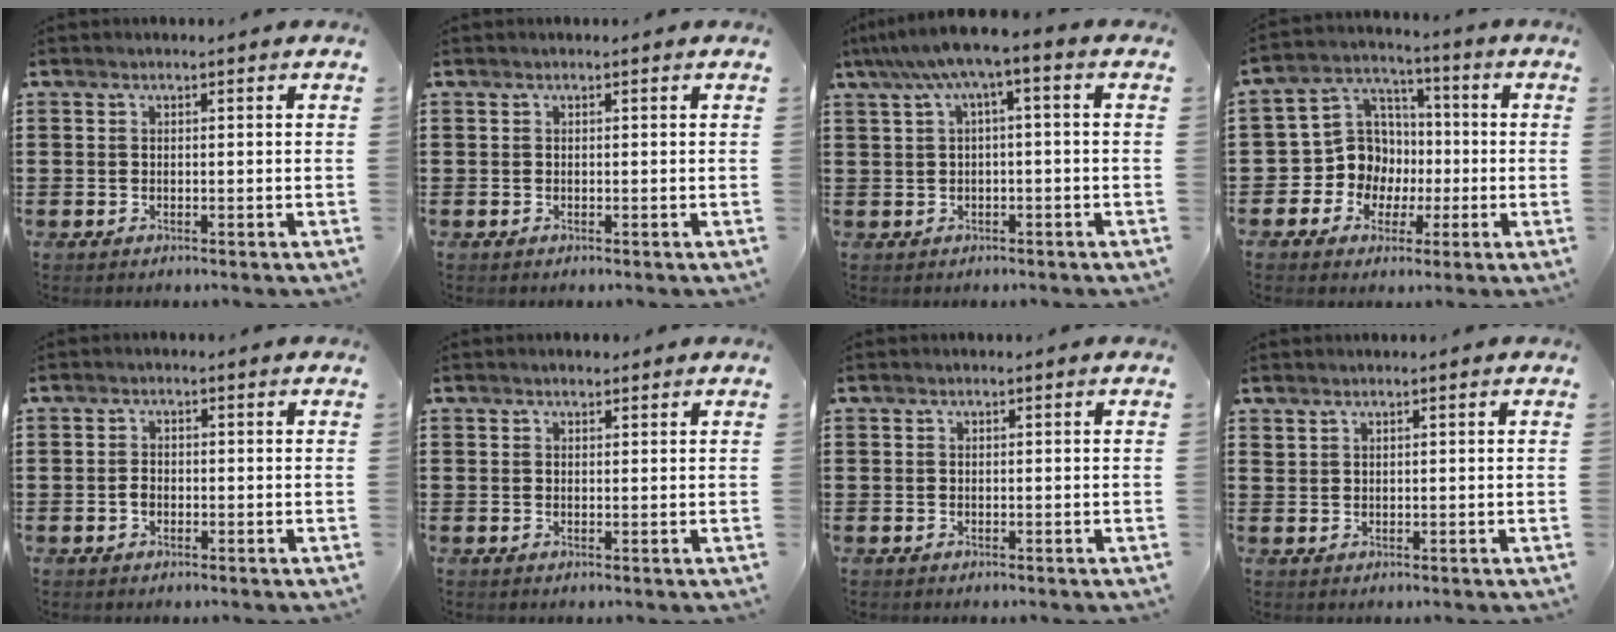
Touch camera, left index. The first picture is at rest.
{"total": 0.0}
{"total": 4.5, "force": [-0.1, 0.6, 4.5], "torque": [-0.092, -0.006, -0.009]}
{"total": 9.5, "force": [-0.6, 9.1, 2.7], "torque": [-0.104, 0.002, -0.007]}
{"total": 1.5, "force": [-0.4, 1.0, 1.0], "torque": [-0.029, 0.000, -0.010]}
{"total": 1.1, "force": [1.0, 0.4, 0.4], "torque": [-0.008, 0.003, 0.018]}
{"total": 0.0}
{"total": 1.1, "force": [1.1, 0.3, 0.2], "torque": [-0.005, 0.001, 0.022]}